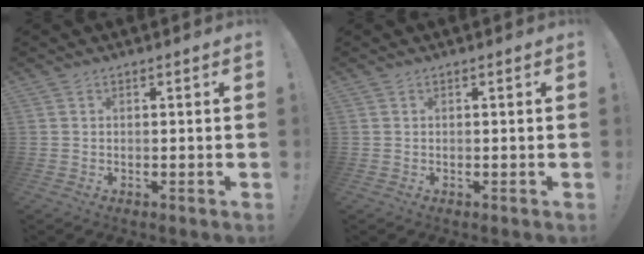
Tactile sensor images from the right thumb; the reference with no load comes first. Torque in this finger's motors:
{"motor_torque": [-0.12, 0.12, 0.08, -0.10, 0.07]}